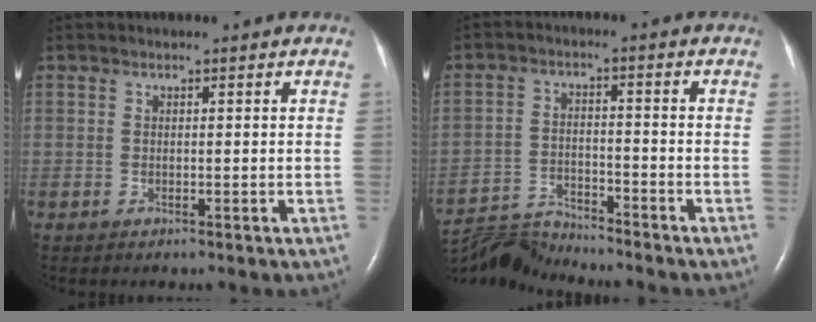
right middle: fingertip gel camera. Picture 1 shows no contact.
{"total": 7.3, "force": [-7.2, -0.9, -1.0], "torque": [0.007, 0.000, -0.133]}